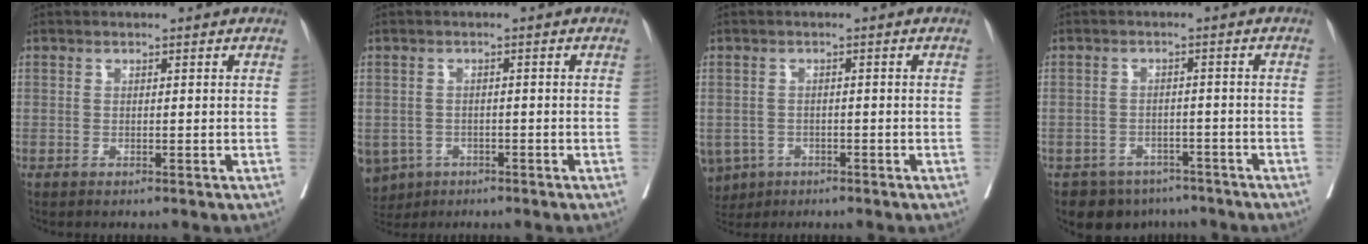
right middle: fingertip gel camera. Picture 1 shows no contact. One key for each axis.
{"total": 8.7, "fx": -4.4, "fy": 7.0, "fz": 2.6, "tx": -0.078, "ty": -0.004, "tz": -0.062}
{"total": 8.6, "fx": -4.2, "fy": 7.0, "fz": 2.6, "tx": -0.081, "ty": -0.003, "tz": -0.060}
{"total": 6.3, "fx": -4.9, "fy": 3.9, "fz": 0.5, "tx": 0.006, "ty": 0.011, "tz": -0.066}